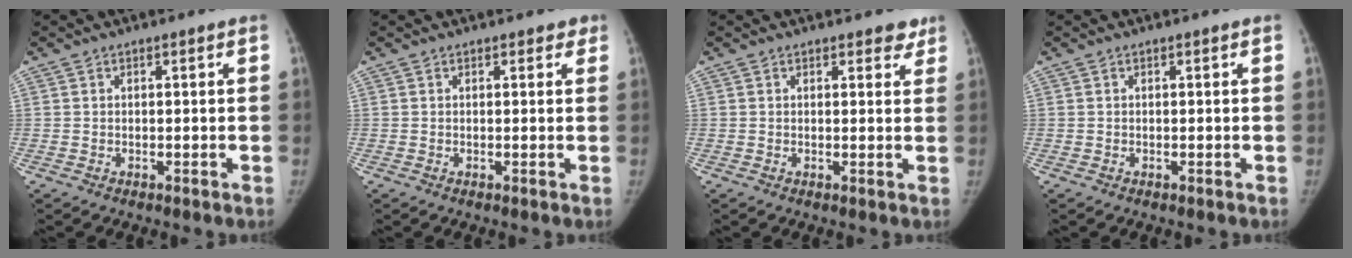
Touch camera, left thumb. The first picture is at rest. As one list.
[{"total": 1.5, "force": [1.0, 0.9, 0.6], "torque": [0.012, -0.003, 0.006]}, {"total": 2.7, "force": [2.1, 1.4, 1.0], "torque": [0.016, -0.010, 0.020]}, {"total": 0.0}]